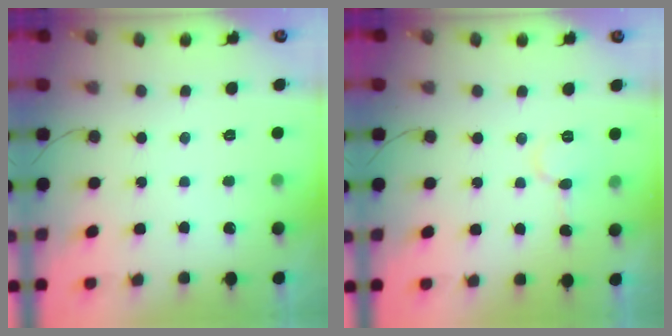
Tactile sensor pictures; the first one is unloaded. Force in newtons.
{"total": 5.6, "press": 5.6, "slide": 0.2}